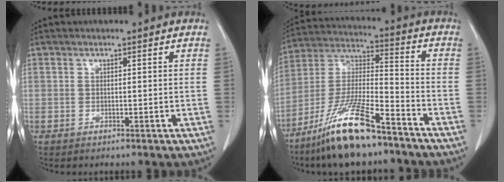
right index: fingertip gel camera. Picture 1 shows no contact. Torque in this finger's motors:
{"motor_torque": [1.39, -0.76, 0.56, 0.21]}